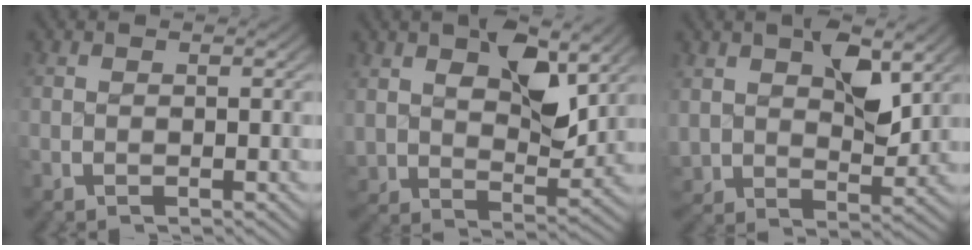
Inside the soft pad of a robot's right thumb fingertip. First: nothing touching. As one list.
[{"total": 5.8, "force": [2.4, 3.1, 4.3], "torque": [-0.076, -0.015, 0.052]}, {"total": 4.7, "force": [2.0, 2.7, 3.3], "torque": [-0.060, -0.011, 0.046]}]